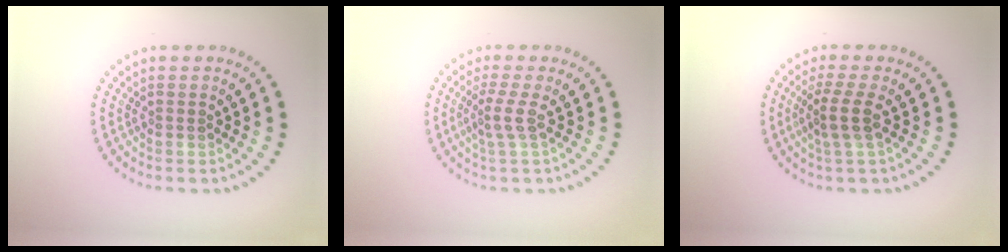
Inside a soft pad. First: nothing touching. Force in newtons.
{"total": 2.0, "press": 1.4, "slide": 1.5}
{"total": 2.5, "press": 1.9, "slide": 1.6}